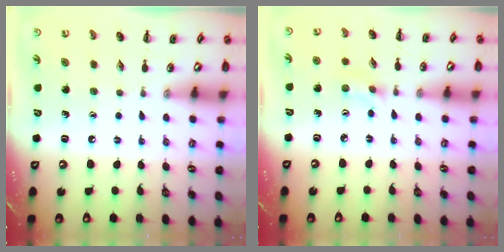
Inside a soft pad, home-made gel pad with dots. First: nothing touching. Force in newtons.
{"total": 1.4, "press": 1.3, "slide": 0.4}